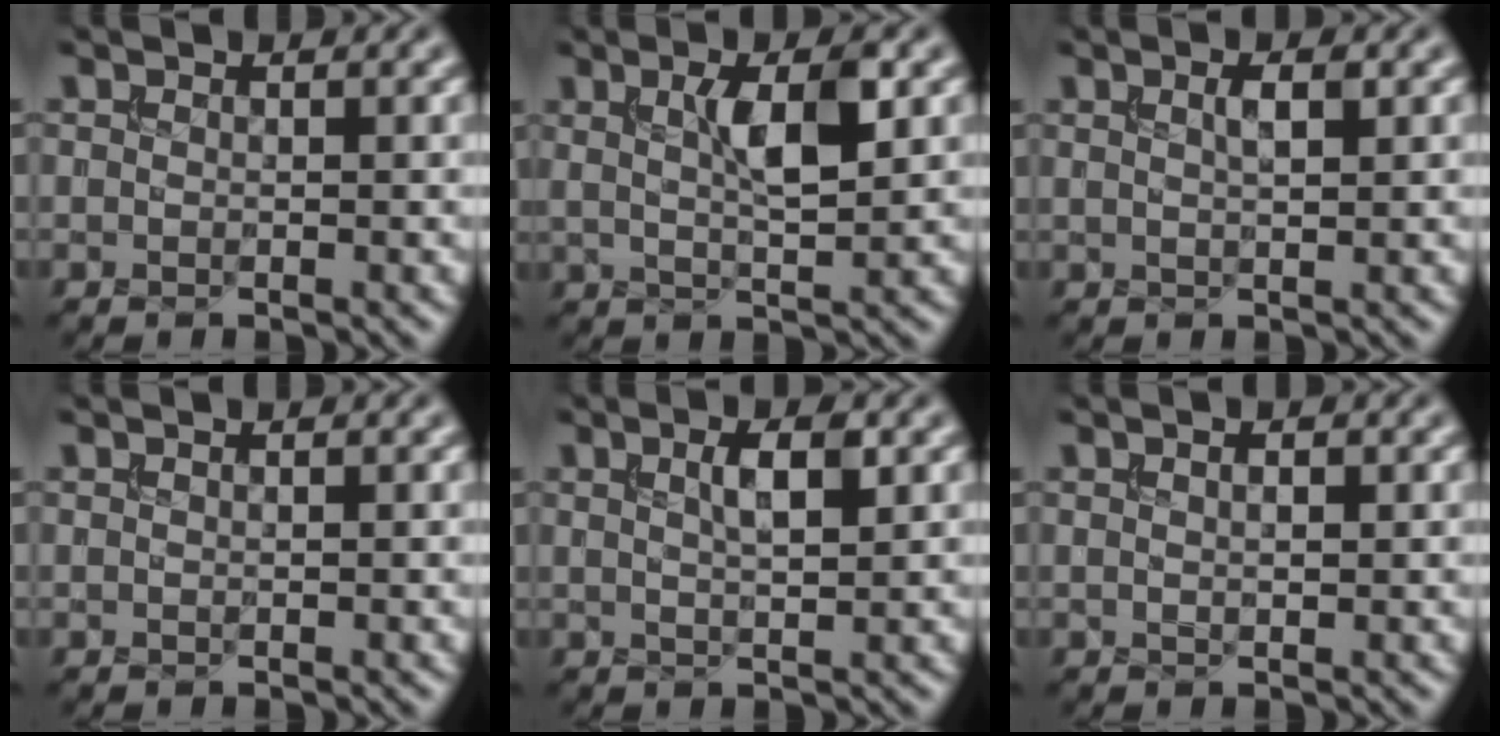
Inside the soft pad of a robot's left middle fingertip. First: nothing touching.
{"total": 4.1, "force": [1.3, 0.8, 3.8], "torque": [-0.068, 0.003, 0.024]}
{"total": 1.6, "force": [0.6, 0.3, 1.4], "torque": [-0.026, 0.003, 0.009]}
{"total": 0.0}
{"total": 2.7, "force": [1.0, 0.7, 2.4], "torque": [-0.041, 0.005, 0.017]}
{"total": 1.2, "force": [0.5, 0.4, 1.0], "torque": [-0.014, -0.004, 0.010]}